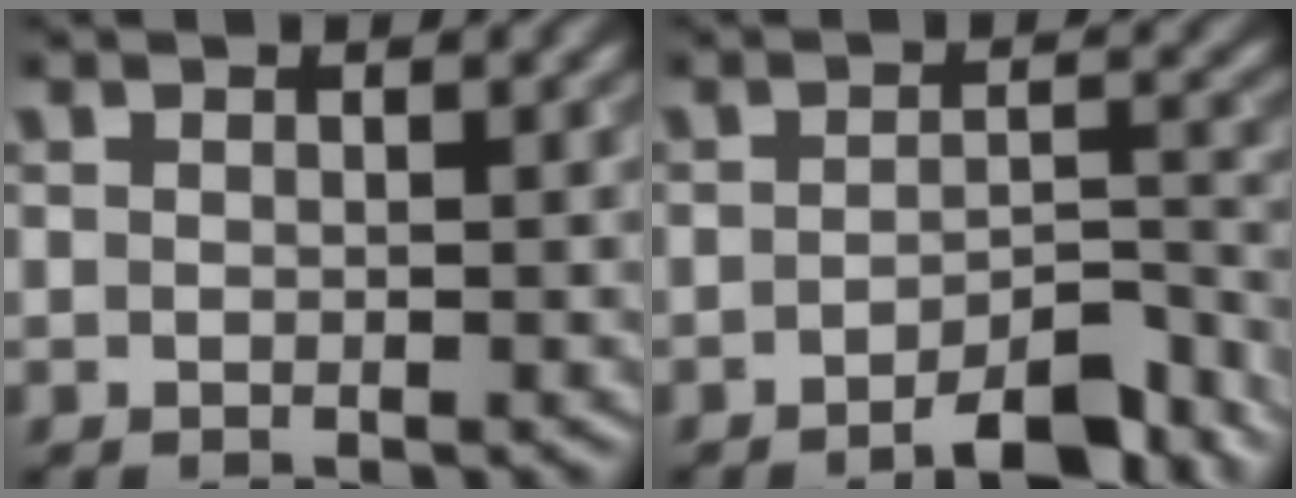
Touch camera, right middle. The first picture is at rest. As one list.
[{"total": 5.3, "force": [-3.9, 1.3, 3.2], "torque": [-0.044, 0.007, -0.057]}]